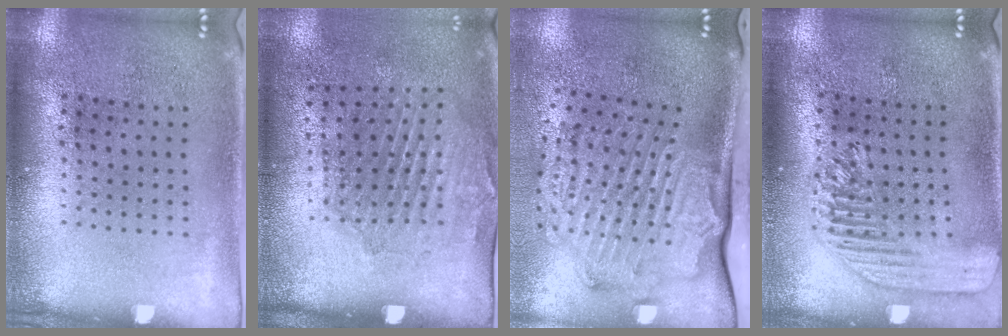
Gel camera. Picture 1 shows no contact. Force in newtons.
{"total": 1.9, "press": 1.3, "slide": 1.4}
{"total": 2.5, "press": 2.2, "slide": 1.2}
{"total": 1.7, "press": 1.5, "slide": 0.8}